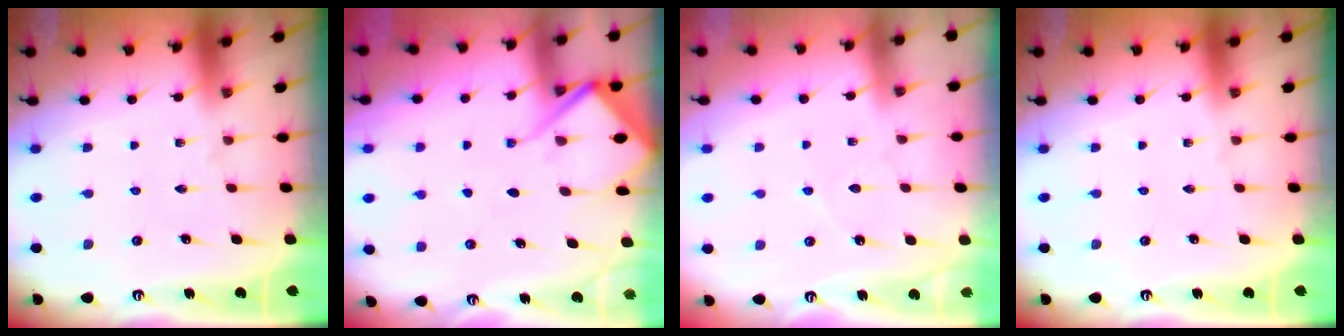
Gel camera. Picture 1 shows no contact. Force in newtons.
{"total": 8.5, "press": 8.5, "slide": 0.8}
{"total": 2.7, "press": 2.7, "slide": 0.3}
{"total": 0.0}